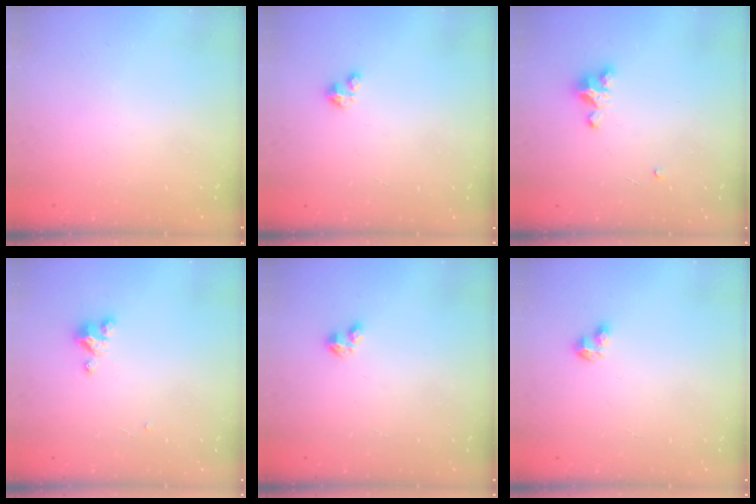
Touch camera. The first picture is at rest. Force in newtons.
{"total": 0.9, "press": 0.9, "slide": 0.2}
{"total": 3.4, "press": 3.4, "slide": 0.4}
{"total": 2.7, "press": 2.7, "slide": 0.3}
{"total": 2.7, "press": 2.7, "slide": 0.4}
{"total": 3.6, "press": 3.6, "slide": 0.5}